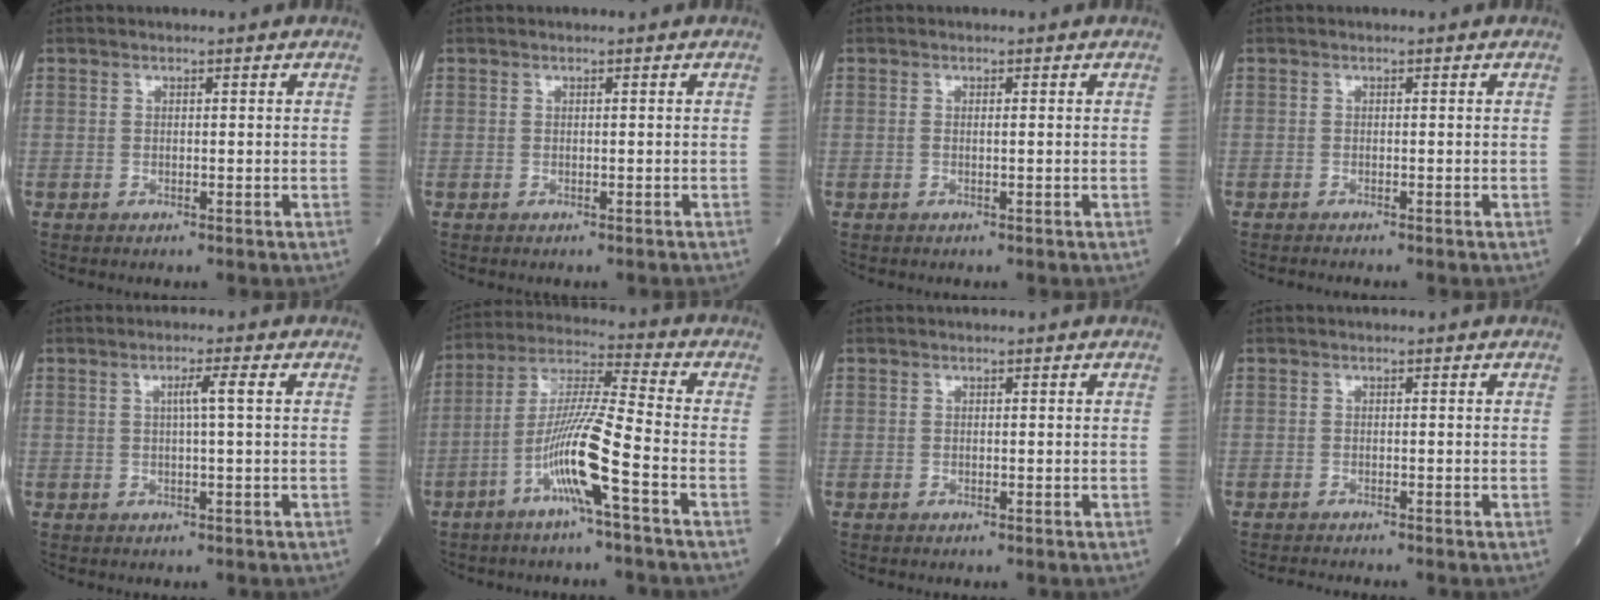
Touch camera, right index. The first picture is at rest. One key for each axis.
{"total": 0.6, "fx": -0.6, "fy": 0.0, "fz": 0.3, "tx": -0.003, "ty": 0.001, "tz": -0.008}
{"total": 0.7, "fx": 0.0, "fy": 0.0, "fz": 0.7, "tx": -0.018, "ty": -0.001, "tz": -0.001}
{"total": 1.2, "fx": -1.1, "fy": -0.2, "fz": 0.4, "tx": -0.005, "ty": 0.001, "tz": -0.015}
{"total": 2.5, "fx": 0.5, "fy": -0.5, "fz": 2.4, "tx": -0.043, "ty": 0.001, "tz": 0.007}
{"total": 11.1, "fx": -4.7, "fy": -0.6, "fz": 10.1, "tx": -0.200, "ty": 0.003, "tz": -0.093}
{"total": 0.0}
{"total": 1.4, "fx": -1.3, "fy": -0.5, "fz": 0.0, "tx": -0.006, "ty": -0.007, "tz": -0.023}